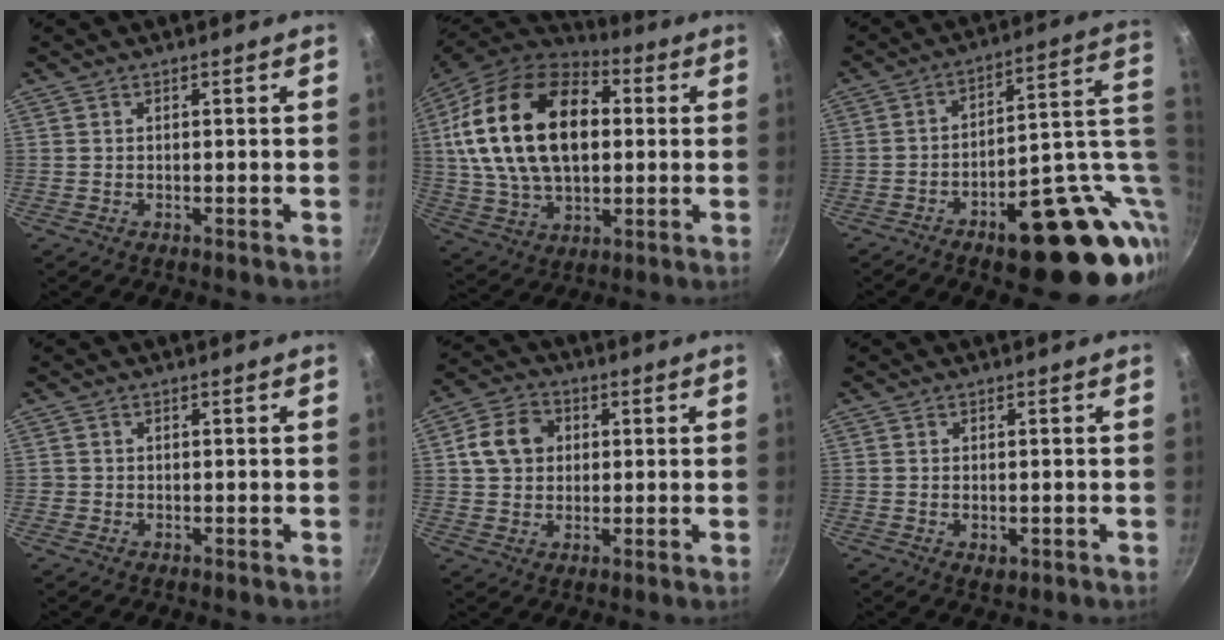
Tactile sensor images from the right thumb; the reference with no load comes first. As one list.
[{"total": 26.1, "force": [4.2, 16.3, 19.9], "torque": [-0.343, 0.014, 0.069]}, {"total": 24.4, "force": [-4.5, 10.7, 21.4], "torque": [-0.231, 0.016, -0.045]}, {"total": 0.7, "force": [-0.2, 0.6, 0.1], "torque": [0.000, 0.001, -0.006]}, {"total": 8.5, "force": [1.8, 7.0, 4.5], "torque": [-0.057, 0.013, 0.021]}, {"total": 1.8, "force": [-0.3, 1.1, 1.3], "torque": [-0.021, -0.005, -0.003]}]